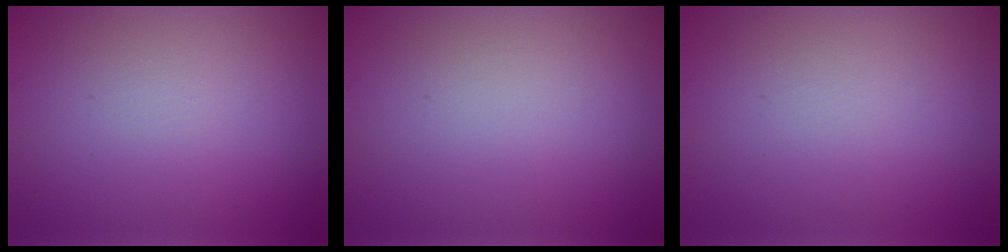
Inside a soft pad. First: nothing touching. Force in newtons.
{"total": 0.0}
{"total": 0.0}